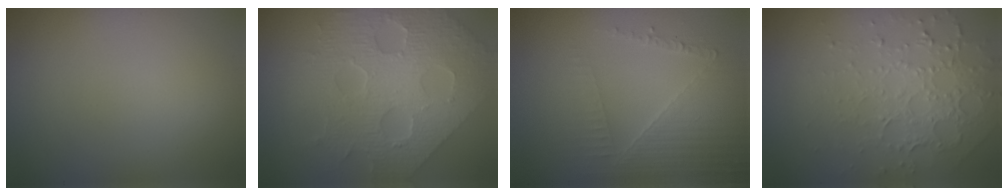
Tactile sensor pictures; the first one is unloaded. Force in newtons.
{"total": 8.7, "press": 6.4, "slide": 5.8}
{"total": 3.5, "press": 3.2, "slide": 1.4}
{"total": 4.7, "press": 3.3, "slide": 3.3}